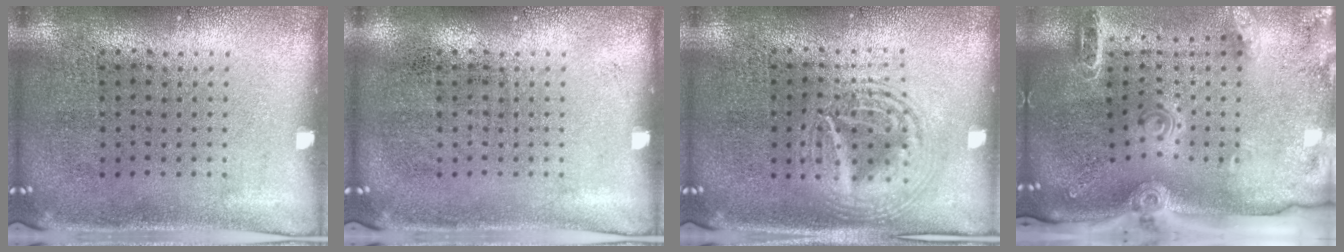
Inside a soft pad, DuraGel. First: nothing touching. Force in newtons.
{"total": 0.0}
{"total": 2.7, "press": 2.7, "slide": 0.2}
{"total": 2.6, "press": 1.9, "slide": 1.7}